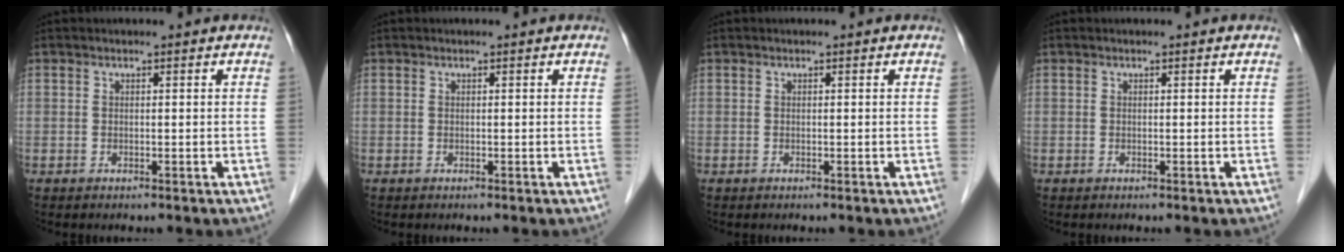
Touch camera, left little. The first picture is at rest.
{"total": 0.0}
{"total": 0.0}
{"total": 0.0}